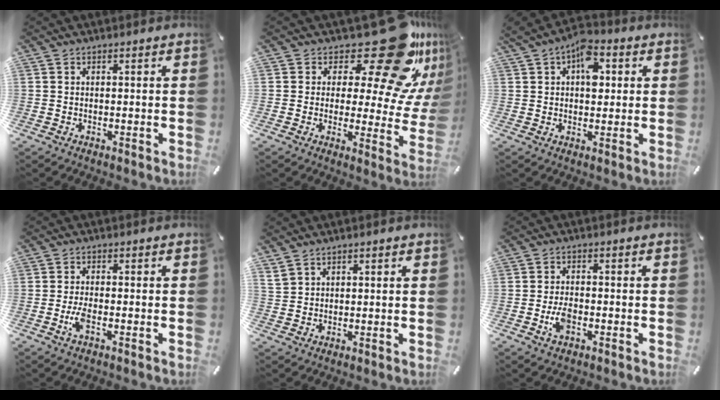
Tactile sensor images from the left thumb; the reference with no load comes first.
{"total": 23.4, "force": [14.0, 9.1, 16.3], "torque": [-0.197, -0.113, 0.227]}
{"total": 7.8, "force": [2.4, 5.0, 5.5], "torque": [-0.062, -0.005, 0.036]}
{"total": 3.4, "force": [-1.1, 1.2, 3.0], "torque": [-0.073, -0.004, -0.024]}
{"total": 2.6, "force": [2.0, 1.7, 0.5], "torque": [-0.013, -0.001, 0.040]}
{"total": 4.3, "force": [-1.4, 2.4, 3.3], "torque": [-0.076, 0.002, -0.028]}